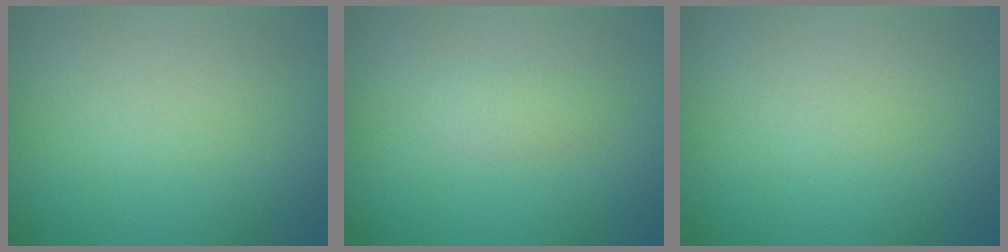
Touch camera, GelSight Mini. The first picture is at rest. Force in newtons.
{"total": 1.1, "press": 1.1, "slide": 0.1}
{"total": 0.0}